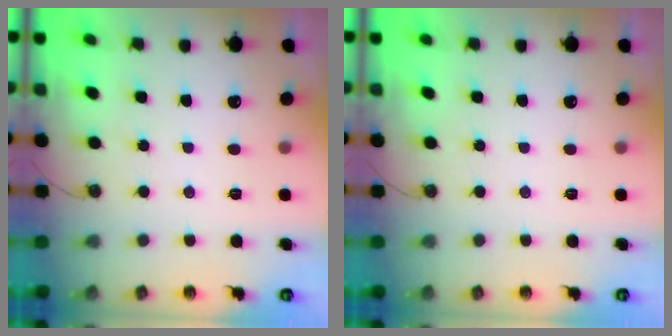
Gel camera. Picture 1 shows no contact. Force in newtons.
{"total": 0.0}